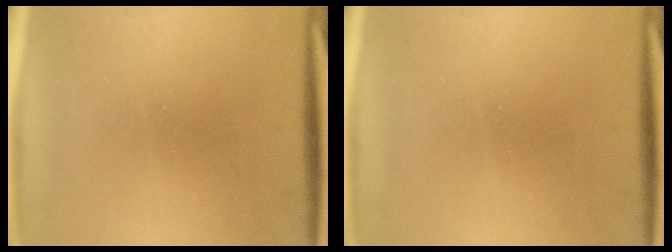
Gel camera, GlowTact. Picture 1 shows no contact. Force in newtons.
{"total": 0.0}